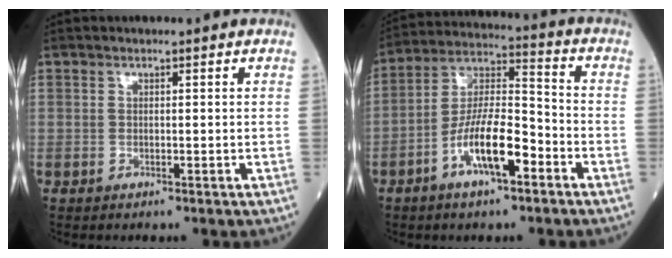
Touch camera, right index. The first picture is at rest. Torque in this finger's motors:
{"motor_torque": [0.59, -0.37, 0.84, 0.21]}